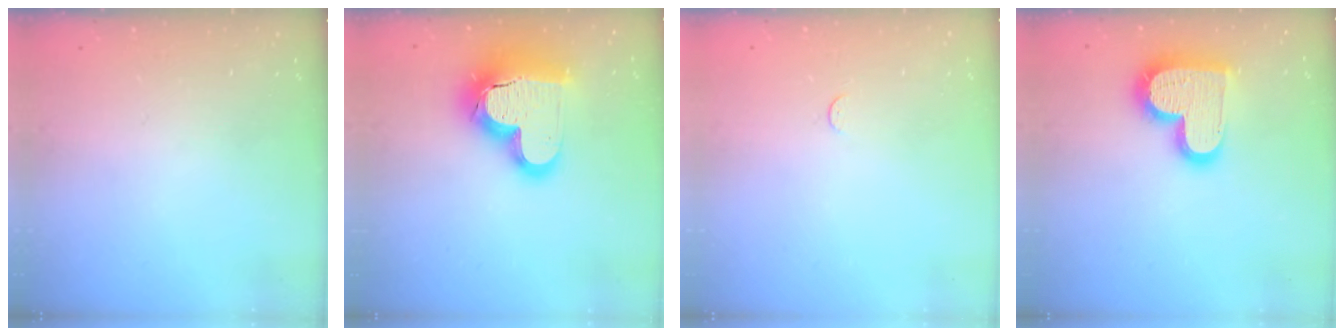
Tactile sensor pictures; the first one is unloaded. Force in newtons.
{"total": 21.2, "press": 21.1, "slide": 1.7}
{"total": 2.5, "press": 2.5, "slide": 0.3}
{"total": 17.1, "press": 17.0, "slide": 1.2}